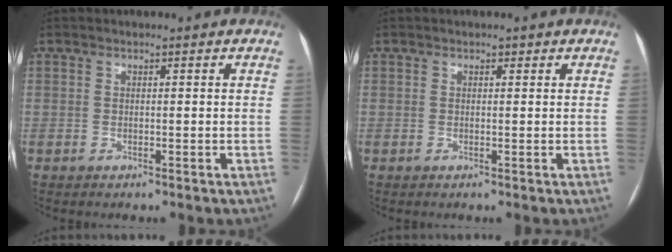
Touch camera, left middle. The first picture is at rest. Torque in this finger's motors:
{"motor_torque": [-0.02, -0.02, 0.04, 0.01]}